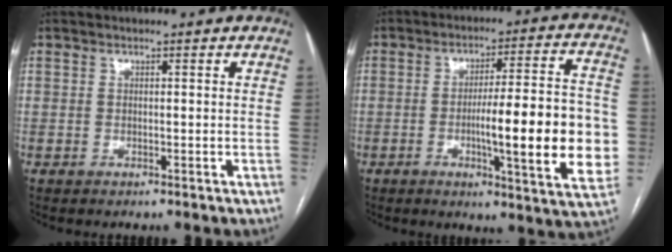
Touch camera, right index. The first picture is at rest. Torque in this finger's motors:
{"motor_torque": [1.07, 0.06, 0.44, 0.11]}